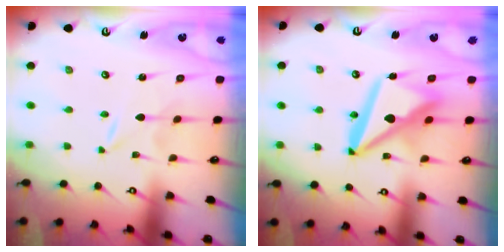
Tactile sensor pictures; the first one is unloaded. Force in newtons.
{"total": 15.3, "press": 15.2, "slide": 2.0}